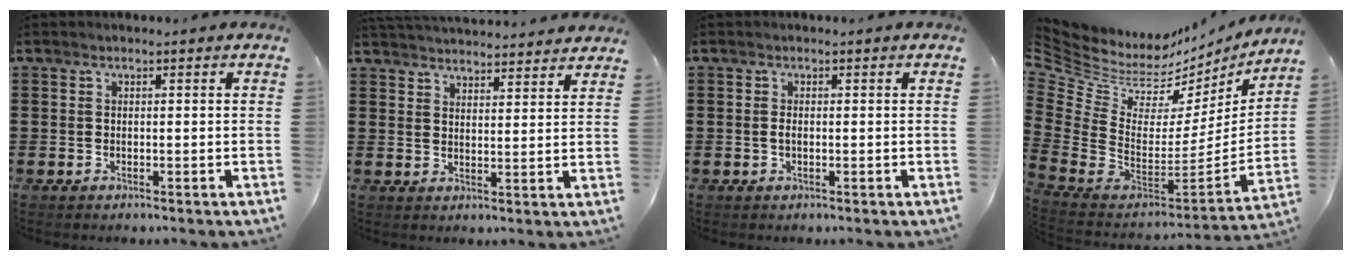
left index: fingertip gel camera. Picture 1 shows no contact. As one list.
[{"total": 3.9, "force": [3.9, -0.2, 0.2], "torque": [-0.015, -0.021, 0.071]}, {"total": 0.9, "force": [-0.3, 0.2, 0.8], "torque": [-0.025, -0.004, -0.008]}, {"total": 6.1, "force": [5.3, 2.8, 1.5], "torque": [-0.087, -0.073, 0.087]}]